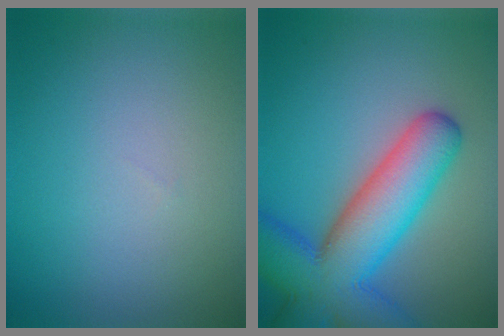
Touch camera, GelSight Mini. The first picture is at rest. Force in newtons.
{"total": 10.5, "press": 10.5, "slide": 0.7}